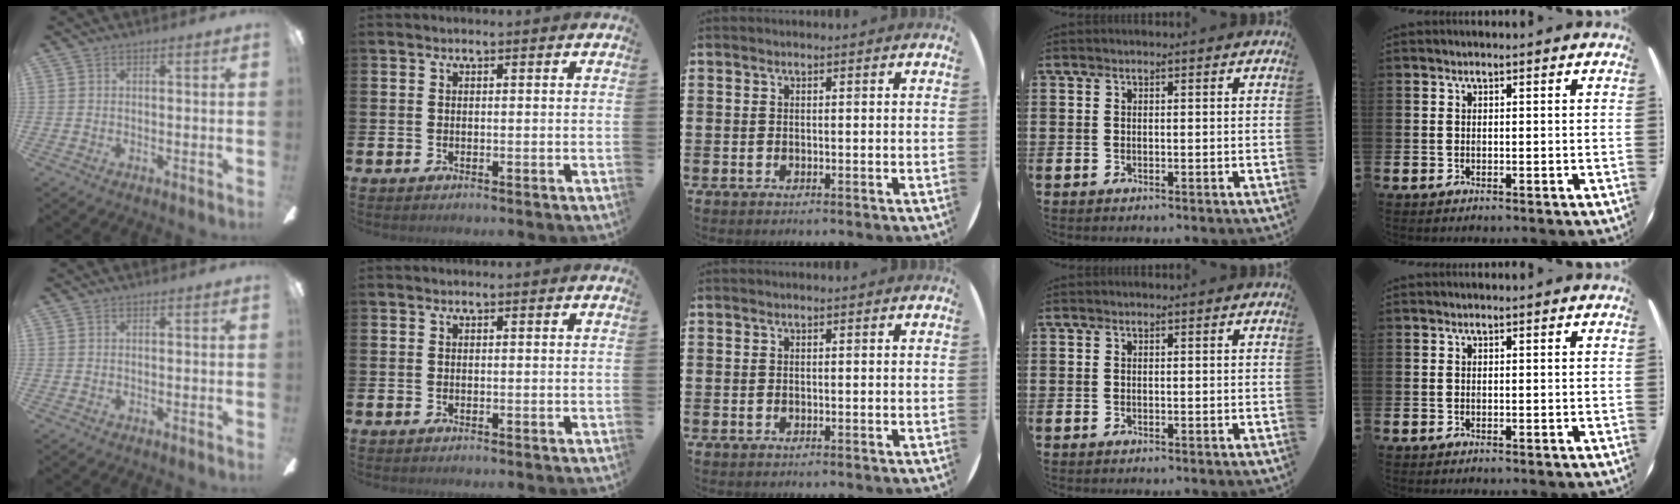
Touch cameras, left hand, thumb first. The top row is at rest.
{}